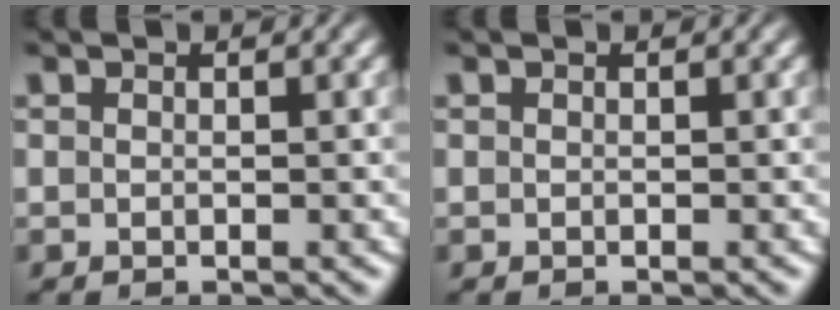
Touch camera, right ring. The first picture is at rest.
{"total": 0.0}